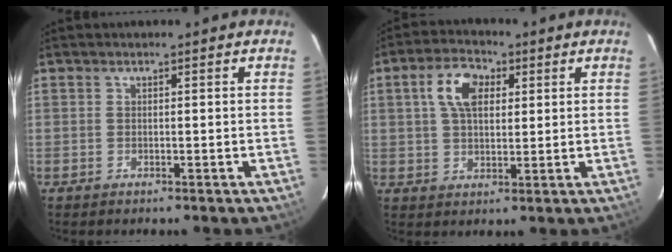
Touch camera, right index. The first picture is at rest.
{"total": 7.8, "force": [2.5, 4.6, 5.8], "torque": [-0.110, 0.022, 0.044]}